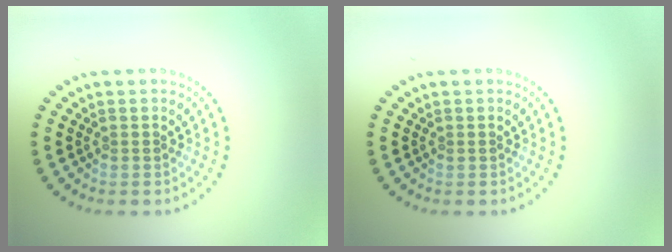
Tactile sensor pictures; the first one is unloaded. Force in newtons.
{"total": 0.0}